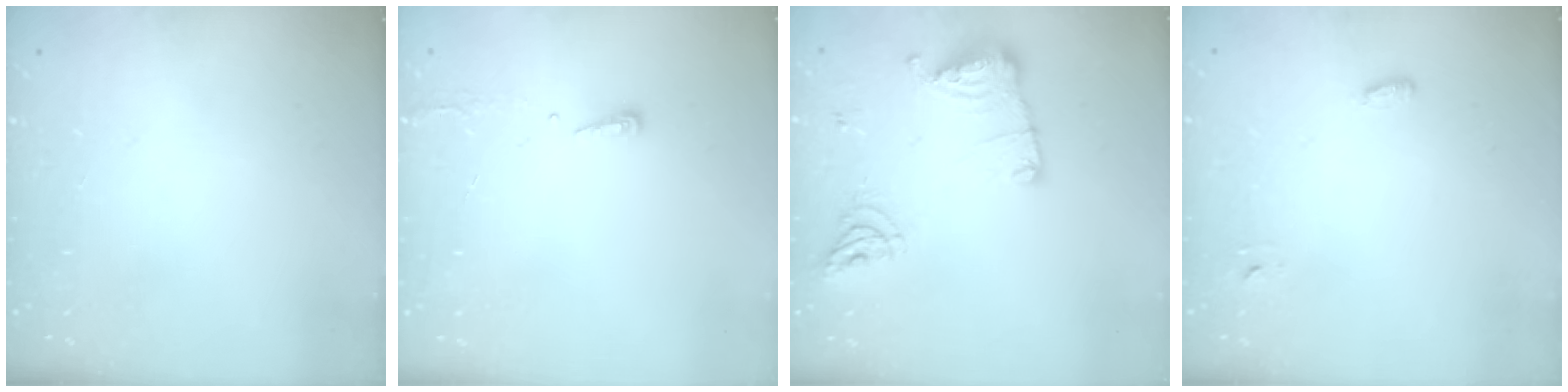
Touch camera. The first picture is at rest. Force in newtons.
{"total": 3.2, "press": 3.2, "slide": 0.6}
{"total": 13.2, "press": 13.2, "slide": 1.2}
{"total": 2.8, "press": 2.7, "slide": 0.6}